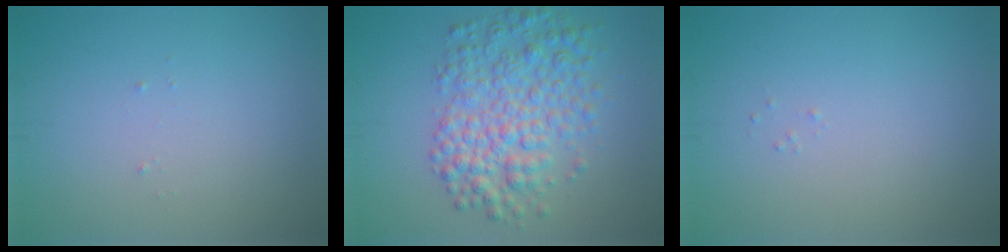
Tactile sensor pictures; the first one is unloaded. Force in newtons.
{"total": 5.9, "press": 5.9, "slide": 0.1}
{"total": 0.0}